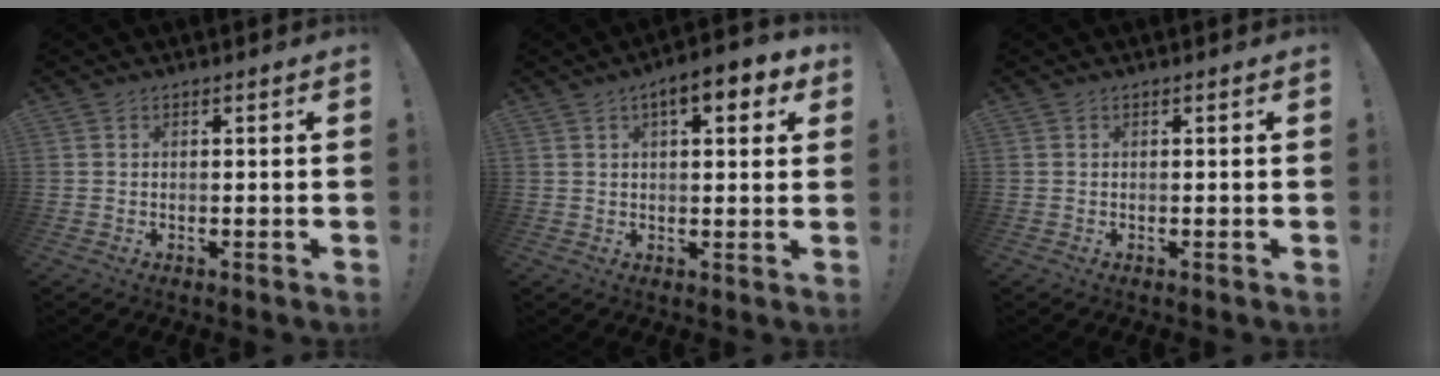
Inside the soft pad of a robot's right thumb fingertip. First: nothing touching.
{"total": 7.6, "force": [3.5, 2.8, 6.2], "torque": [-0.076, -0.012, 0.053]}
{"total": 0.0}